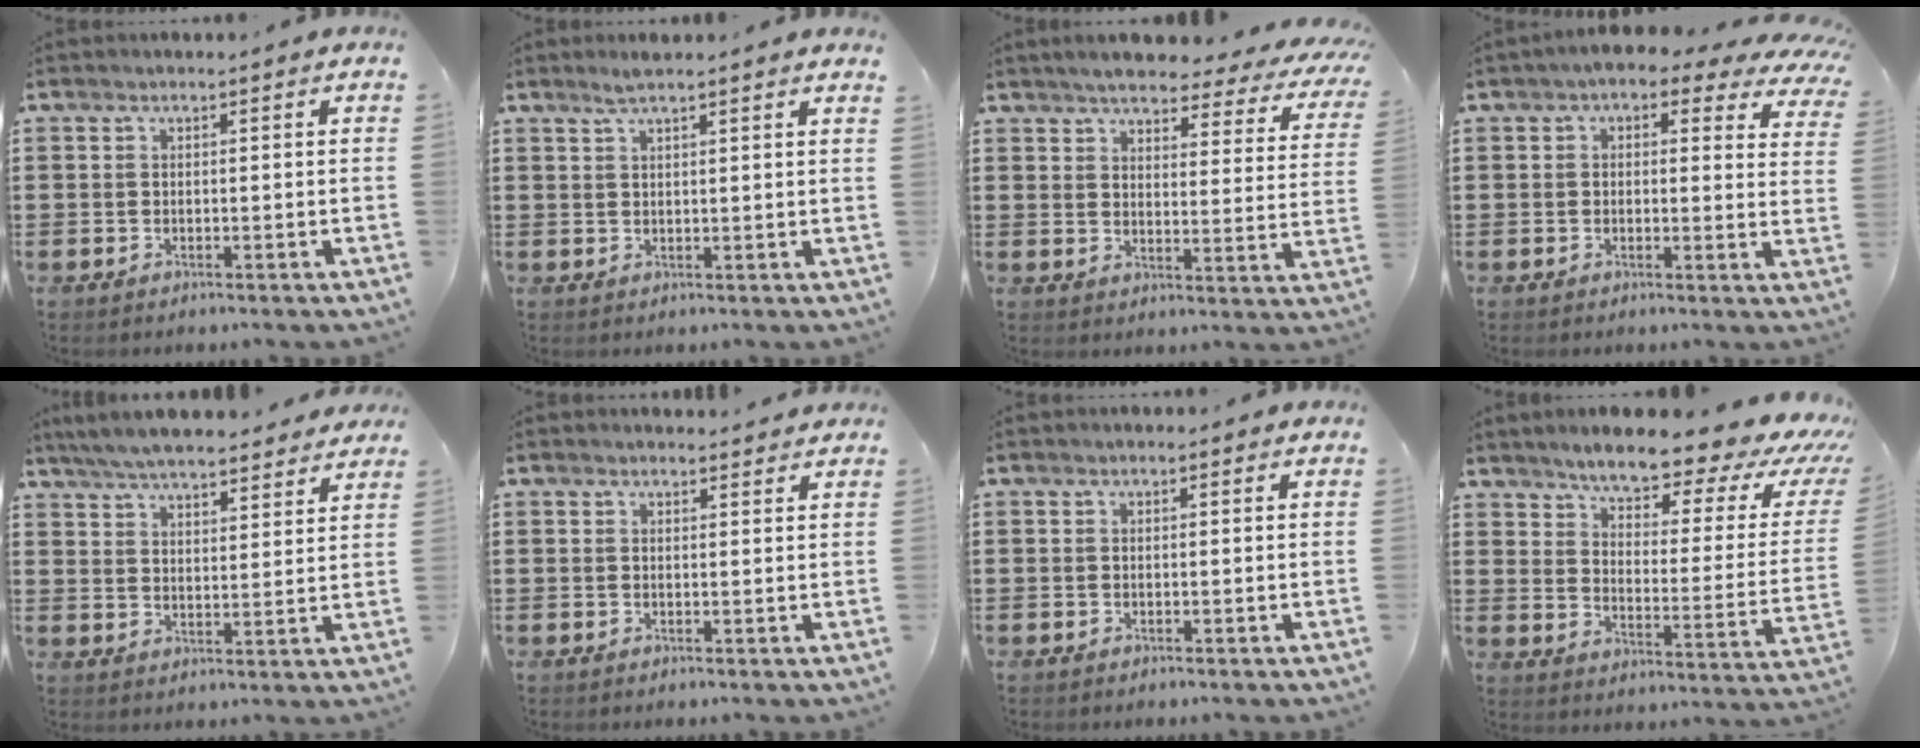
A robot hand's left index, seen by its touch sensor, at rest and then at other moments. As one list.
[{"total": 2.4, "force": [2.1, -0.2, 1.2], "torque": [-0.028, 0.002, 0.040]}, {"total": 4.9, "force": [4.4, 0.3, 2.0], "torque": [-0.051, -0.034, 0.071]}, {"total": 3.0, "force": [1.9, 1.5, 1.8], "torque": [-0.044, -0.006, 0.031]}, {"total": 6.1, "force": [5.9, 0.2, 1.2], "torque": [-0.049, -0.030, 0.106]}, {"total": 1.4, "force": [1.4, 0.2, 0.1], "torque": [-0.006, -0.001, 0.028]}, {"total": 0.0}, {"total": 7.9, "force": [6.8, 1.0, 3.9], "torque": [-0.083, -0.053, 0.108]}]